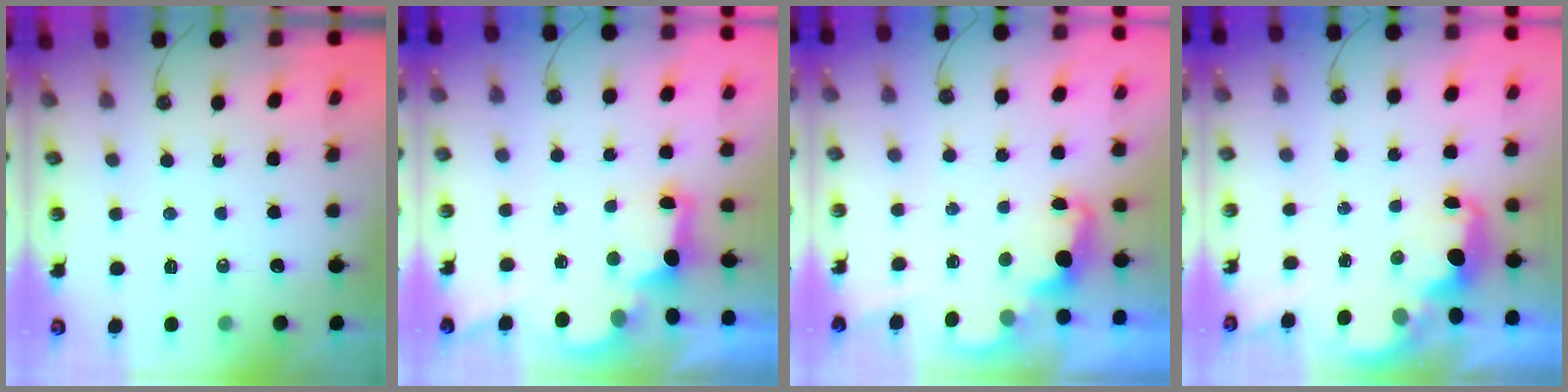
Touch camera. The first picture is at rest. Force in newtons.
{"total": 2.7, "press": 2.6, "slide": 0.9}
{"total": 2.3, "press": 2.2, "slide": 0.5}
{"total": 2.6, "press": 2.6, "slide": 0.4}